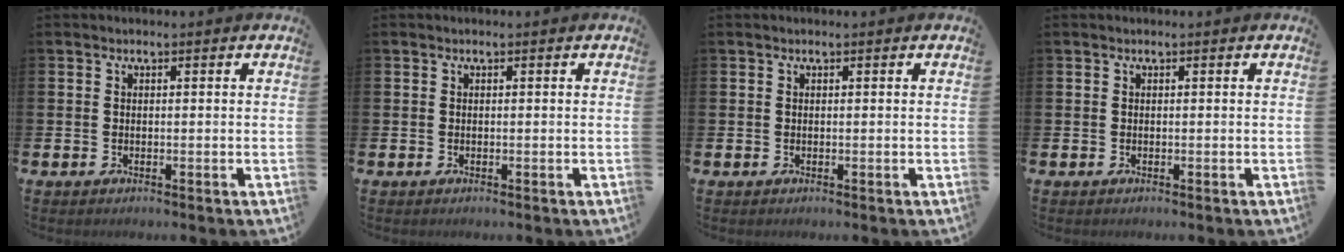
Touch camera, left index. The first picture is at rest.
{"total": 0.0}
{"total": 0.0}
{"total": 0.0}